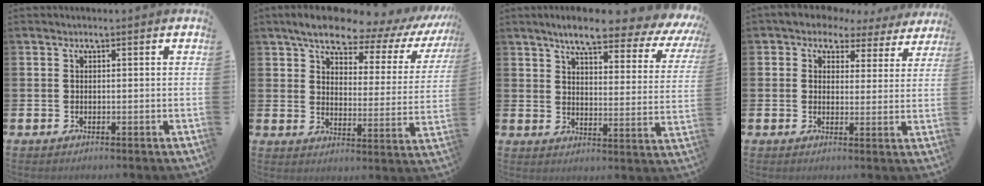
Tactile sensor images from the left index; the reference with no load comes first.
{"total": 7.6, "force": [6.6, 2.3, 3.1], "torque": [-0.070, -0.049, 0.103]}
{"total": 8.0, "force": [6.7, 1.5, 4.1], "torque": [-0.082, -0.048, 0.107]}
{"total": 3.6, "force": [2.6, 2.5, 0.4], "torque": [-0.019, -0.019, 0.039]}